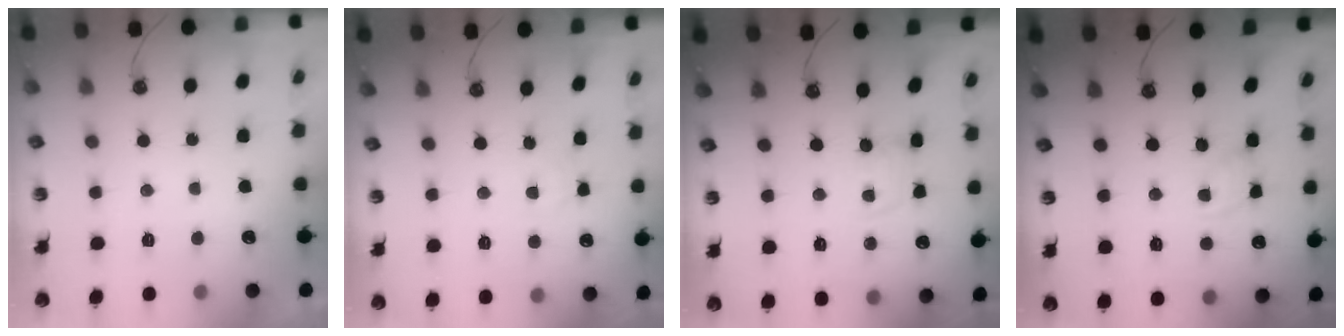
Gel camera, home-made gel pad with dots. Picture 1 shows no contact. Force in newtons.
{"total": 1.9, "press": 1.9, "slide": 0.2}
{"total": 1.8, "press": 1.8, "slide": 0.1}
{"total": 2.7, "press": 2.7, "slide": 0.1}